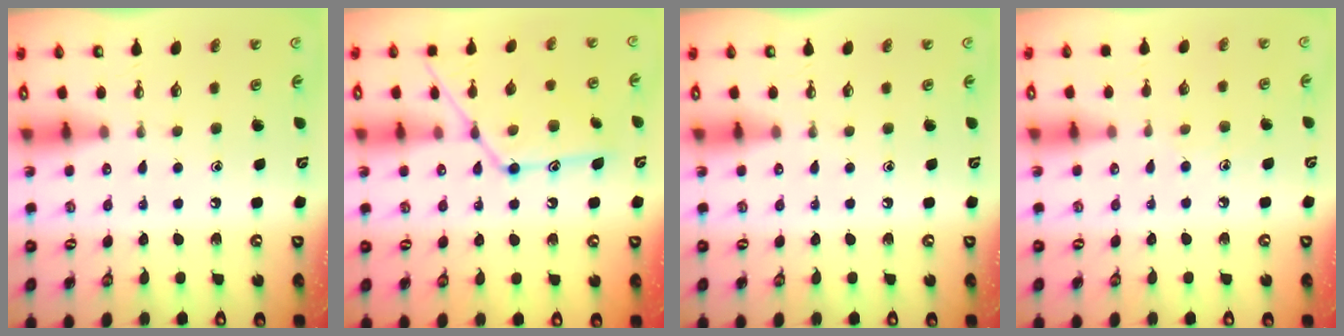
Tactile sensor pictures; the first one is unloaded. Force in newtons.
{"total": 15.0, "press": 15.0, "slide": 0.9}
{"total": 0.0}
{"total": 6.1, "press": 6.1, "slide": 0.7}